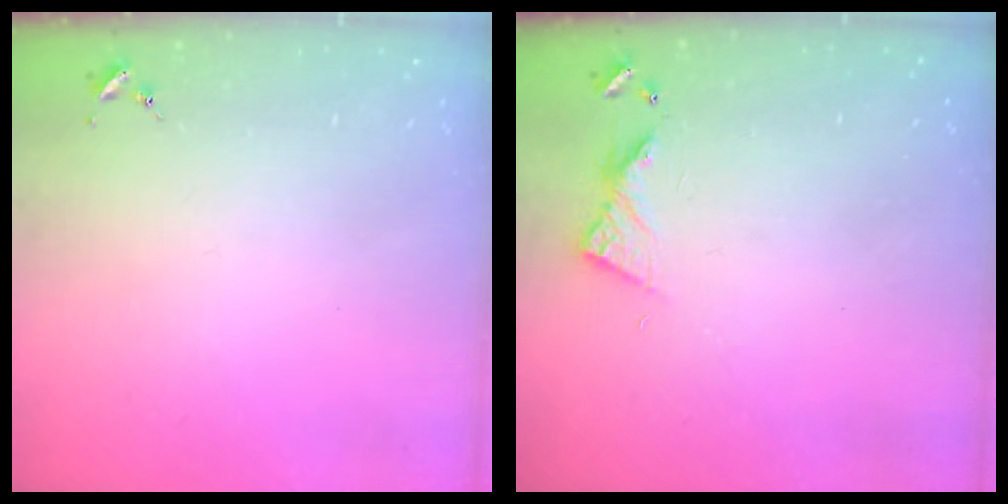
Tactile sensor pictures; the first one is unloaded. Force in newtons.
{"total": 6.1, "press": 6.1, "slide": 0.6}